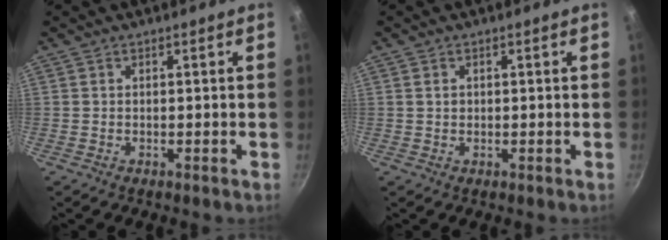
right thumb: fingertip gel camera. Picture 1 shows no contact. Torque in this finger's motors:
{"motor_torque": [-0.75, -0.13, -0.25, -0.21, 0.00]}